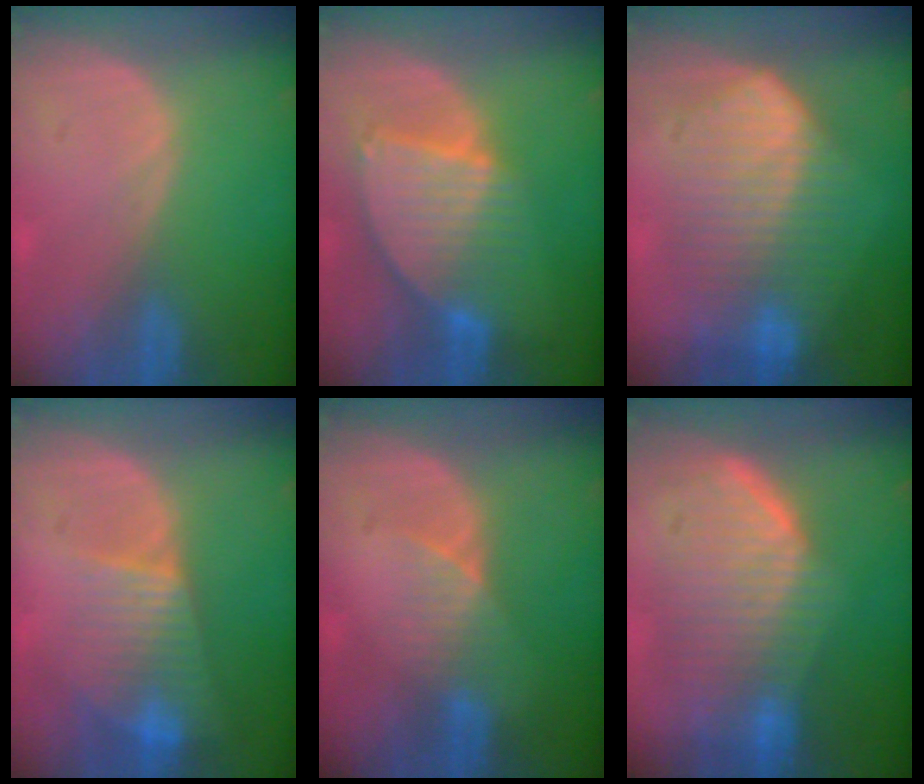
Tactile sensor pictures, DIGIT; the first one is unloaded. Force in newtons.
{"total": 8.7, "press": 7.5, "slide": 4.4}
{"total": 10.5, "press": 10.5, "slide": 0.6}
{"total": 8.0, "press": 6.8, "slide": 4.2}
{"total": 3.6, "press": 3.3, "slide": 1.4}
{"total": 10.0, "press": 9.0, "slide": 4.4}